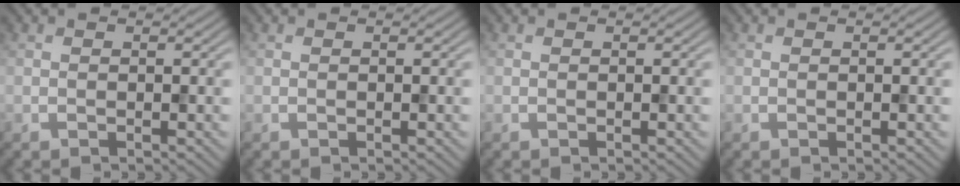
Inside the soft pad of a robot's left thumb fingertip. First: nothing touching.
{"total": 0.0}
{"total": 0.0}
{"total": 0.0}